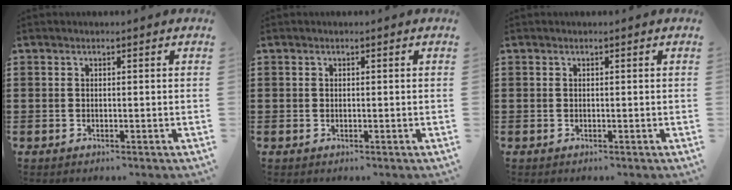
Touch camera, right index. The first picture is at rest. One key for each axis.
{"total": 0.0}
{"total": 0.0}